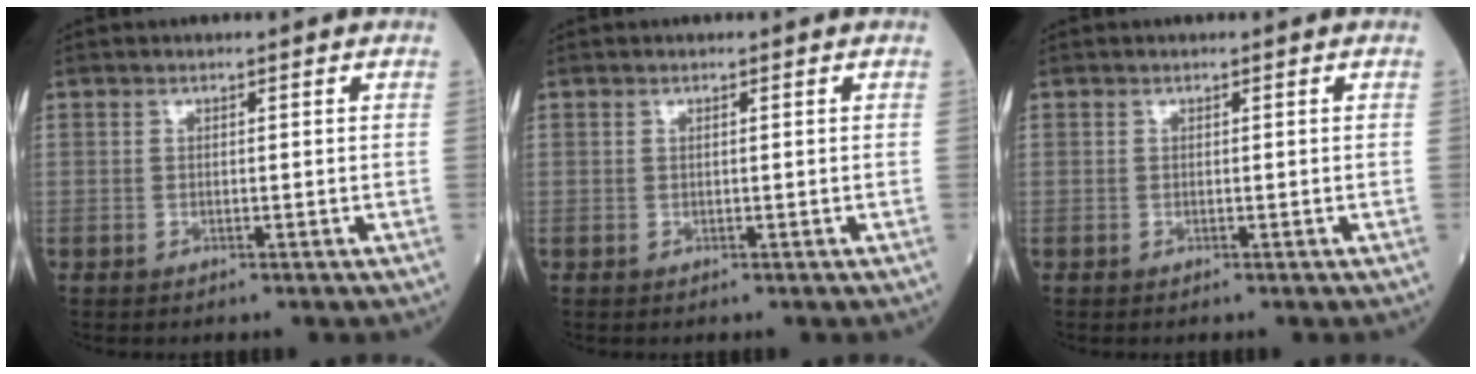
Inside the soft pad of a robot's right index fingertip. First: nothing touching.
{"total": 0.0}
{"total": 0.0}